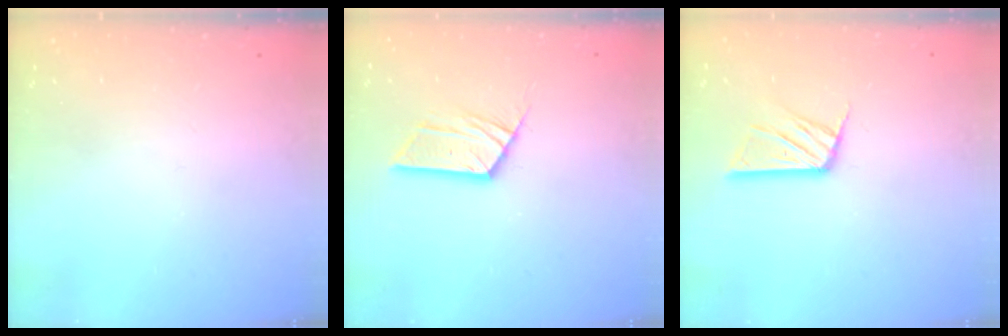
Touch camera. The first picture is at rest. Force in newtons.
{"total": 9.3, "press": 9.3, "slide": 0.6}
{"total": 10.7, "press": 10.6, "slide": 1.2}